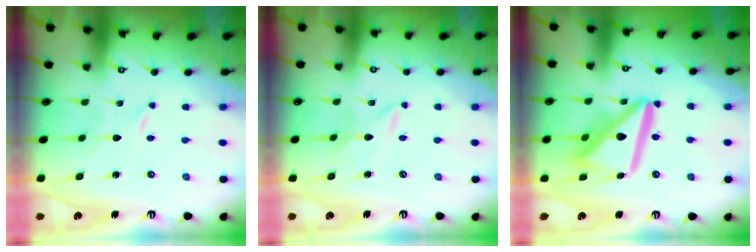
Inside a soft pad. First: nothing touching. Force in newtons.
{"total": 2.6, "press": 2.6, "slide": 0.2}
{"total": 16.9, "press": 16.8, "slide": 2.0}